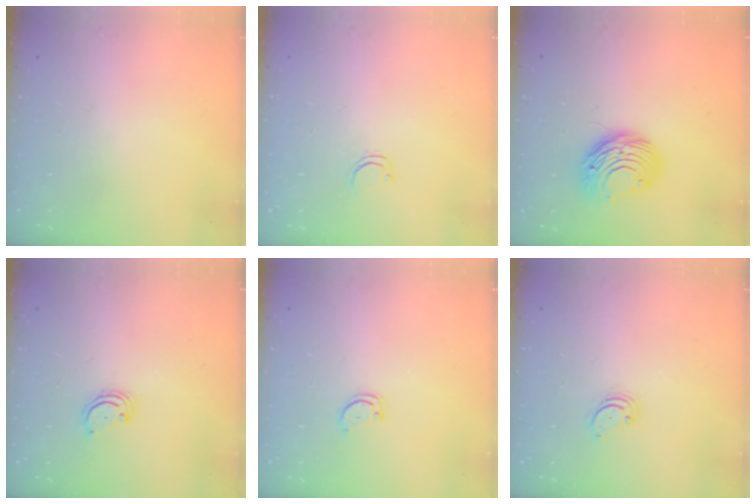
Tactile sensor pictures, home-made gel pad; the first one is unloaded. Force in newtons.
{"total": 3.5, "press": 3.5, "slide": 0.5}
{"total": 9.1, "press": 9.1, "slide": 0.5}
{"total": 2.8, "press": 2.8, "slide": 0.2}
{"total": 2.8, "press": 2.7, "slide": 0.3}
{"total": 2.6, "press": 2.5, "slide": 0.3}